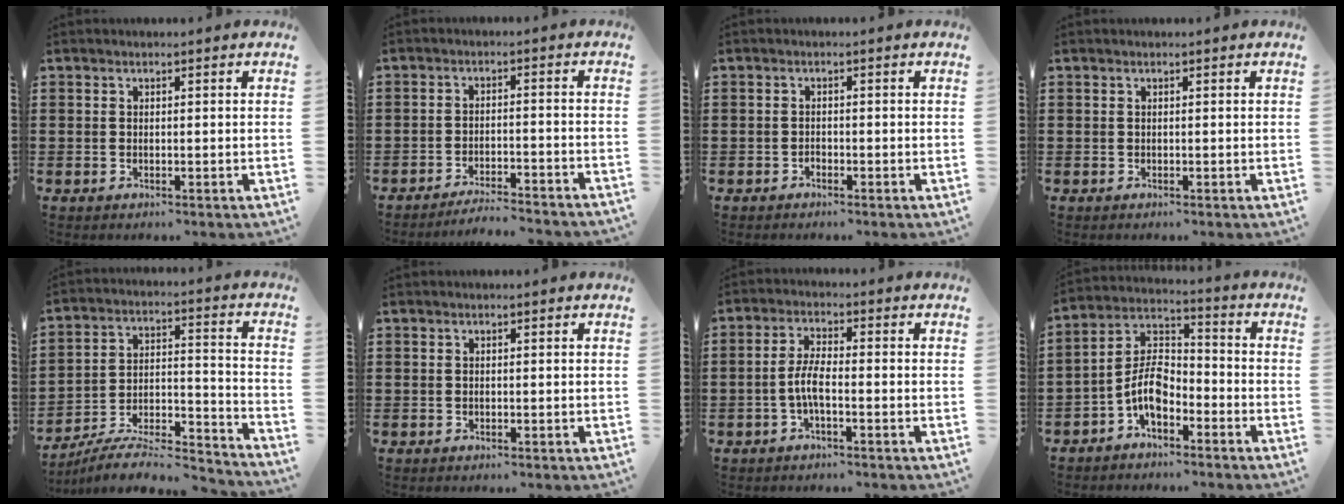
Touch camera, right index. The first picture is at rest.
{"total": 3.7, "force": [-3.6, -0.2, 0.8], "torque": [-0.018, -0.002, -0.073]}
{"total": 0.8, "force": [-0.7, 0.4, 0.2], "torque": [-0.006, 0.000, -0.014]}
{"total": 0.0}
{"total": 7.4, "force": [-6.6, 1.8, 2.8], "torque": [-0.048, 0.004, -0.130]}
{"total": 0.0}
{"total": 4.3, "force": [-1.4, 1.1, 3.9], "torque": [-0.091, -0.003, -0.032]}
{"total": 7.5, "force": [-3.8, 3.8, 5.2], "torque": [-0.126, 0.001, -0.081]}